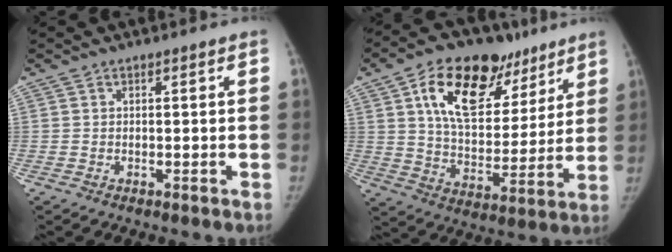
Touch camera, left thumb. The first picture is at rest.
{"total": 22.5, "force": [11.5, 12.8, 14.4], "torque": [-0.183, -0.023, 0.189]}